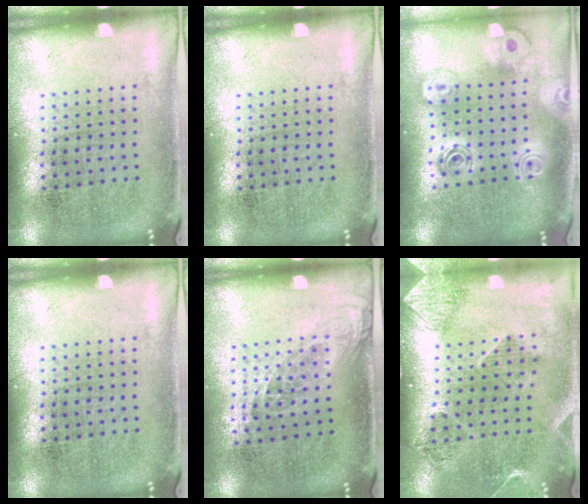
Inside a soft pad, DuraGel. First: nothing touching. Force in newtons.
{"total": 0.0}
{"total": 2.1, "press": 1.7, "slide": 1.2}
{"total": 0.0}
{"total": 1.0, "press": 0.9, "slide": 0.6}
{"total": 1.7, "press": 1.6, "slide": 0.7}